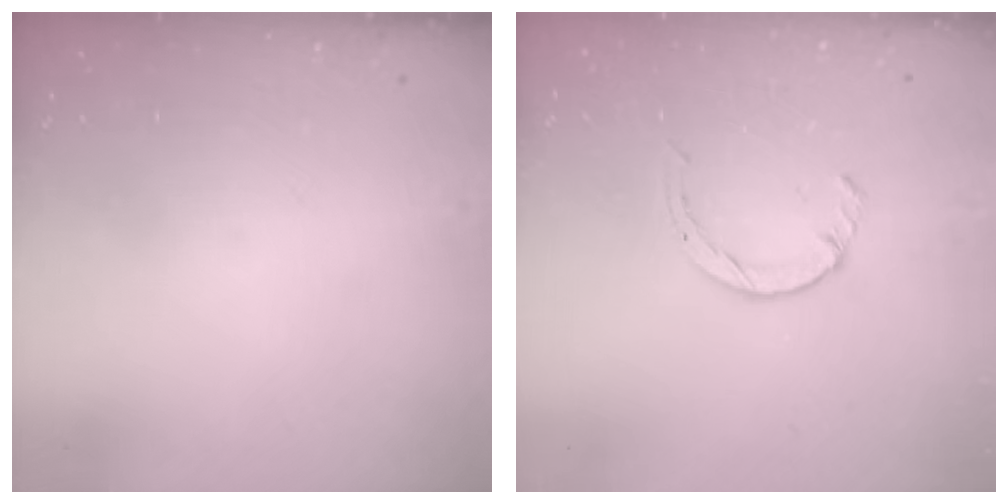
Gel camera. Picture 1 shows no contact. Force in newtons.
{"total": 1.7, "press": 1.7, "slide": 0.2}